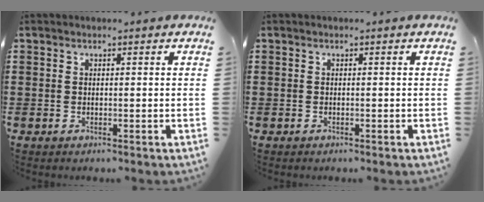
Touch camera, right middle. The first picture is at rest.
{"total": 0.0}